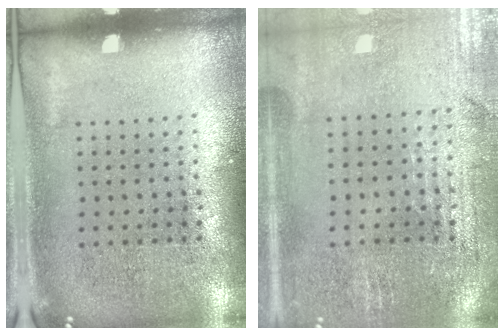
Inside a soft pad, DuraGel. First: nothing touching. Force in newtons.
{"total": 0.8, "press": 0.7, "slide": 0.5}